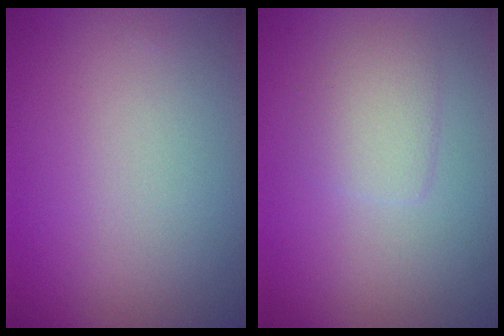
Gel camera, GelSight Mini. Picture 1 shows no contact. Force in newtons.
{"total": 1.9, "press": 1.9, "slide": 0.1}